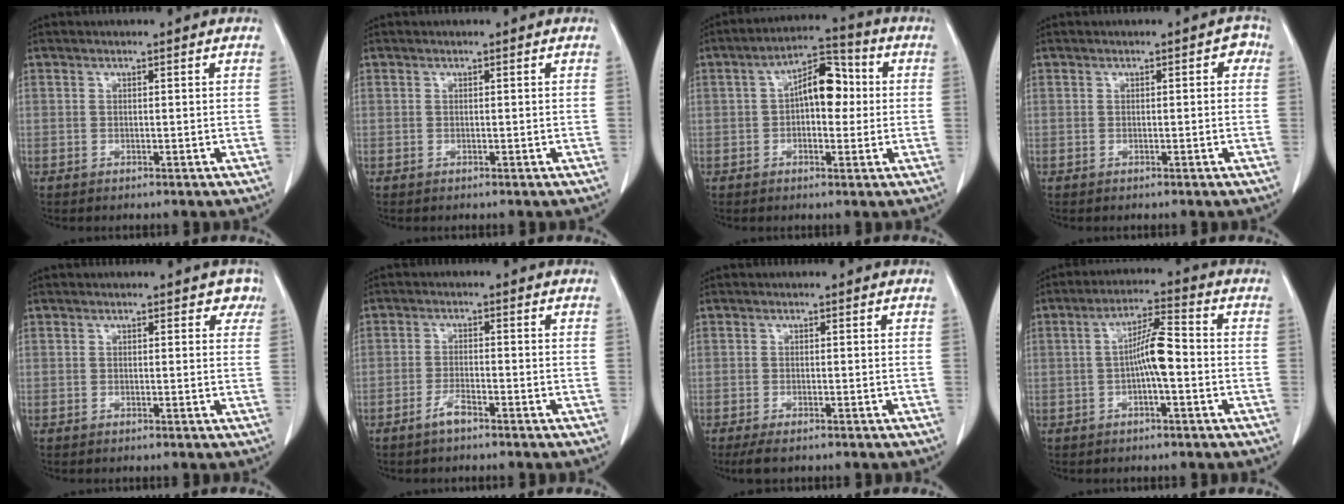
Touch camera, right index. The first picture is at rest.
{"total": 0.0}
{"total": 8.5, "force": [0.8, 4.0, 7.4], "torque": [-0.122, 0.034, 0.009]}
{"total": 1.6, "force": [0.1, 0.8, 1.3], "torque": [-0.005, 0.012, -0.004]}
{"total": 1.7, "force": [1.1, 1.2, 0.6], "torque": [0.014, -0.003, -0.001]}
{"total": 2.5, "force": [-1.9, 0.3, 1.7], "torque": [-0.039, -0.001, -0.035]}
{"total": 2.9, "force": [-2.2, 0.6, 1.9], "torque": [-0.036, -0.009, -0.030]}
{"total": 6.3, "force": [-0.9, 0.9, 6.1], "torque": [-0.113, 0.016, -0.018]}